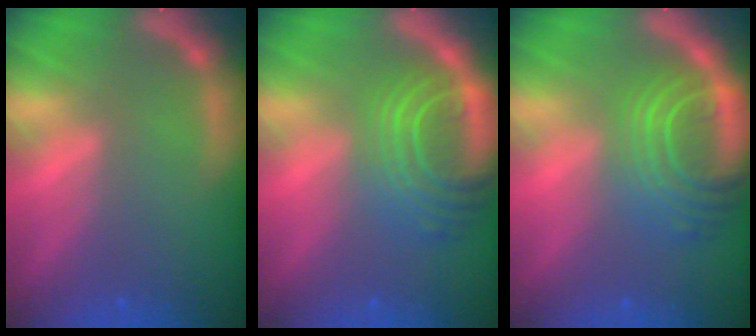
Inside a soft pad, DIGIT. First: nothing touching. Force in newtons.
{"total": 9.0}
{"total": 9.0}